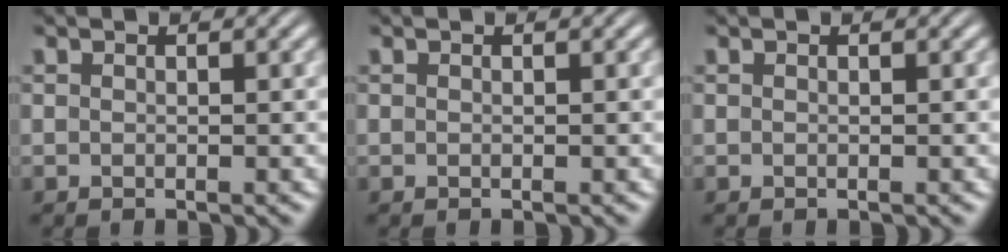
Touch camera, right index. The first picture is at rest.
{"total": 0.0}
{"total": 0.0}